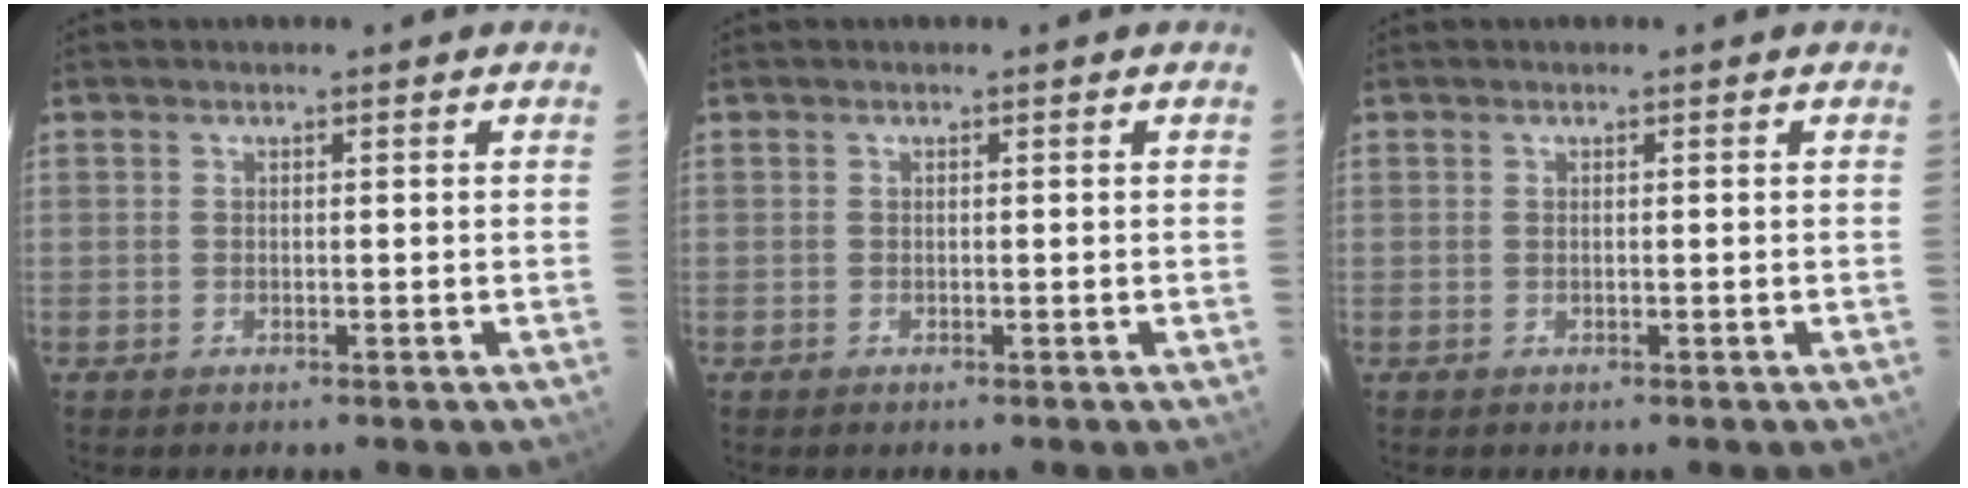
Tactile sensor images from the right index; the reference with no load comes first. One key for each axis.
{"total": 0.0}
{"total": 0.0}